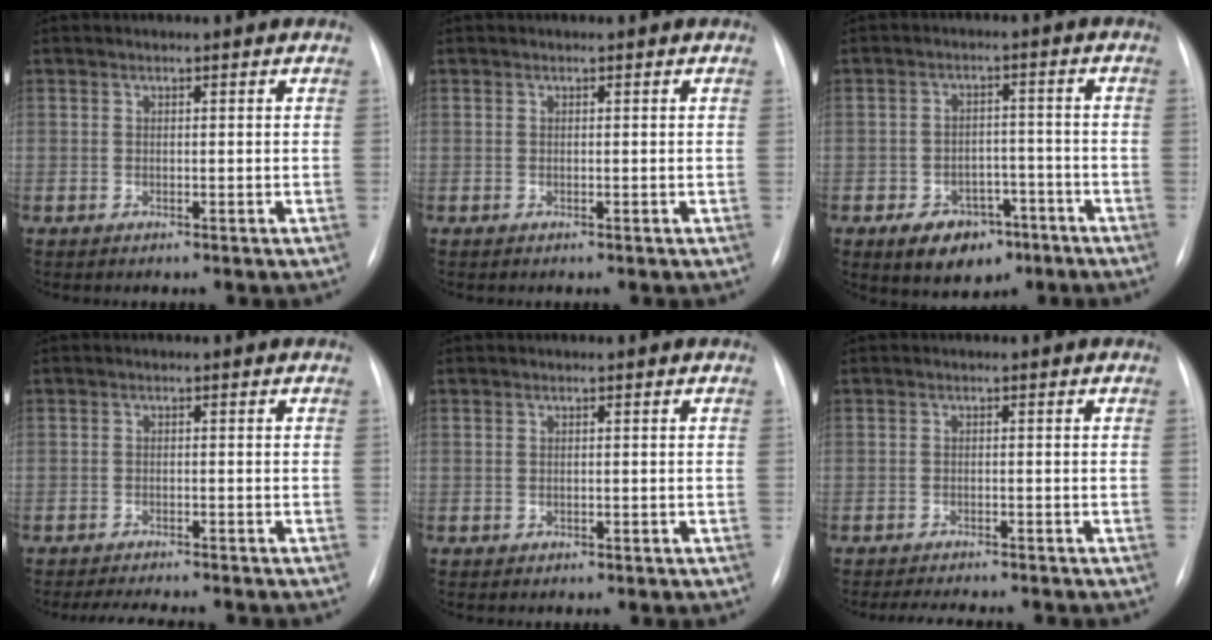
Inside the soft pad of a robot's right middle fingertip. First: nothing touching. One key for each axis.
{"total": 0.0}
{"total": 7.9, "fx": -4.6, "fy": 5.0, "fz": 4.0, "tx": -0.060, "ty": 0.012, "tz": -0.062}
{"total": 6.5, "fx": -5.9, "fy": 1.0, "fz": 2.7, "tx": -0.034, "ty": -0.007, "tz": -0.083}
{"total": 0.6, "fx": -0.1, "fy": 0.5, "fz": 0.3, "tx": -0.009, "ty": 0.001, "tz": 0.002}
{"total": 6.0, "fx": -5.4, "fy": 1.0, "fz": 2.4, "tx": -0.029, "ty": -0.006, "tz": -0.075}